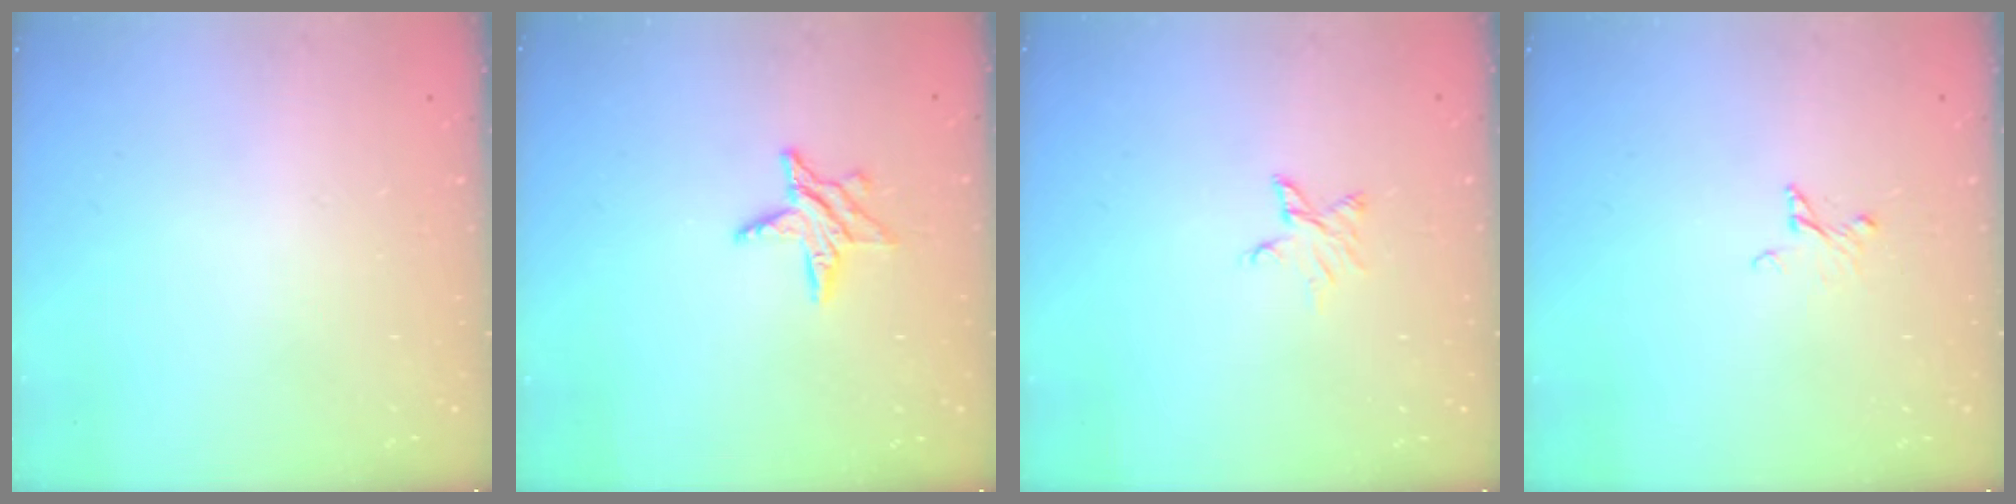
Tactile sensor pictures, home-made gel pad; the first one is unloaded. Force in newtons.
{"total": 7.4, "press": 7.4, "slide": 0.2}
{"total": 3.5, "press": 3.5, "slide": 0.3}
{"total": 2.8, "press": 2.7, "slide": 0.3}